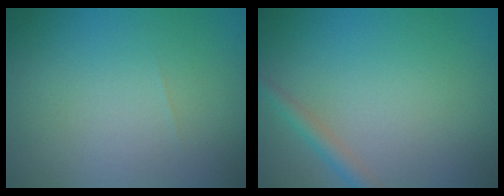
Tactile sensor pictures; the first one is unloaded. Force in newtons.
{"total": 1.7, "press": 1.7, "slide": 0.1}